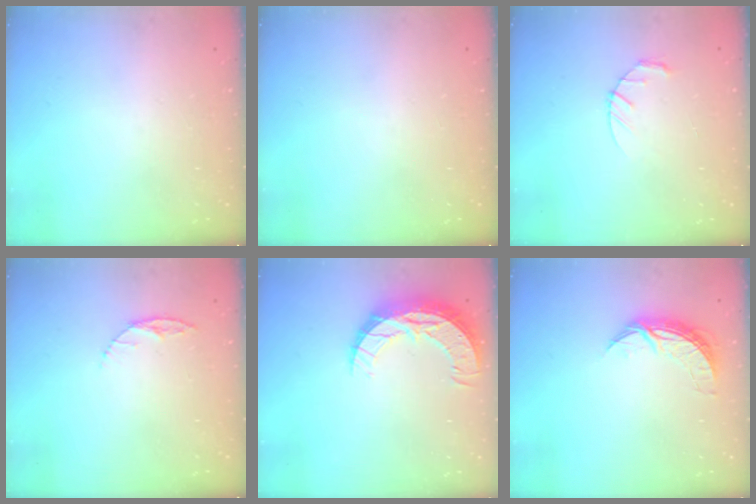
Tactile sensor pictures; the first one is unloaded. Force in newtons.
{"total": 0.0}
{"total": 3.9, "press": 3.9, "slide": 0.5}
{"total": 5.5, "press": 5.5, "slide": 0.7}
{"total": 10.2, "press": 10.2, "slide": 0.6}
{"total": 7.7, "press": 7.7, "slide": 0.5}